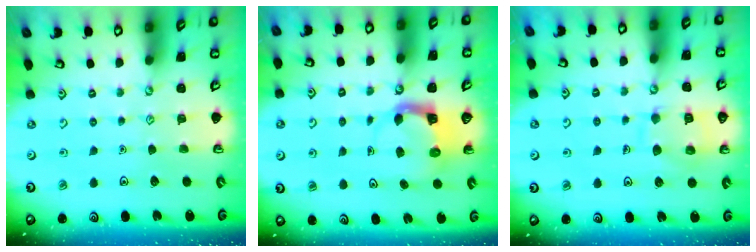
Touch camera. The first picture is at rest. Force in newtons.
{"total": 3.9, "press": 3.9, "slide": 0.3}
{"total": 11.0, "press": 11.0, "slide": 0.9}